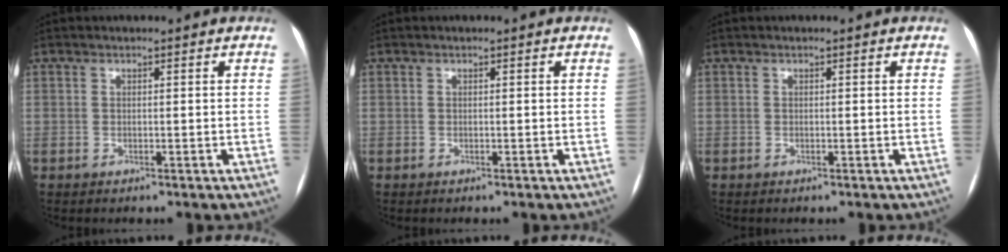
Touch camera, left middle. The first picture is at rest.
{"total": 0.0}
{"total": 0.0}